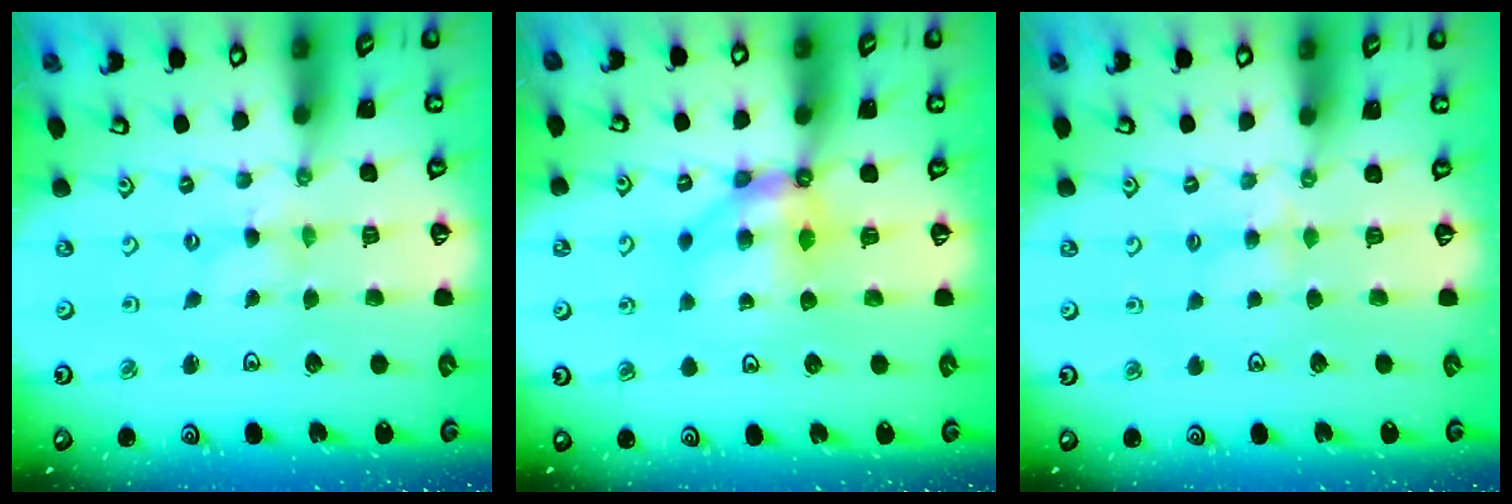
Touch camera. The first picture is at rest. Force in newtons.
{"total": 7.1, "press": 7.1, "slide": 0.2}
{"total": 2.4, "press": 2.4, "slide": 0.4}